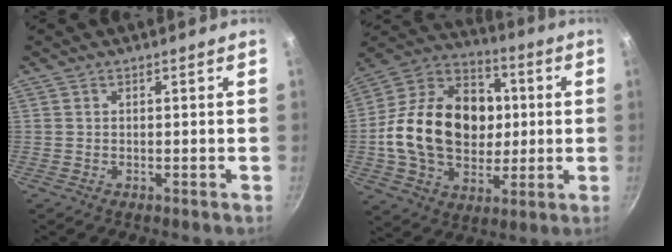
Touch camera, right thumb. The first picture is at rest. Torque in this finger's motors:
{"motor_torque": [1.17, 2.40, 1.23, -0.65, 0.56]}